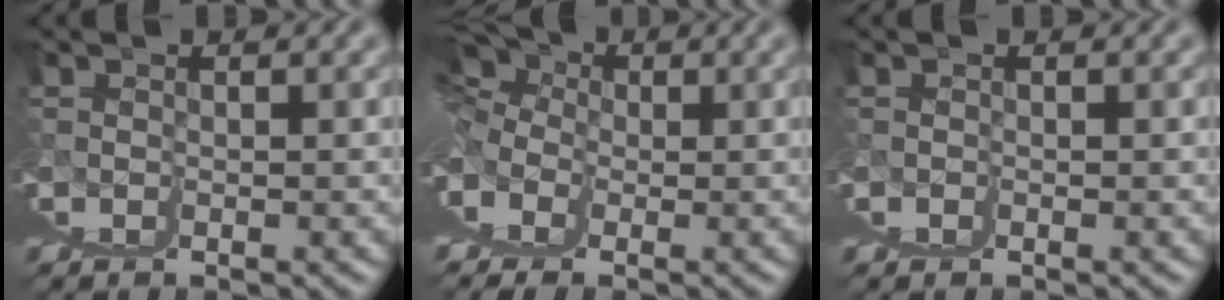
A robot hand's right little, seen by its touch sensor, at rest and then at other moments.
{"total": 4.5, "force": [3.4, 0.1, 3.0], "torque": [-0.033, 0.029, 0.047]}
{"total": 0.8, "force": [0.3, -0.5, -0.5], "torque": [0.011, -0.001, 0.005]}